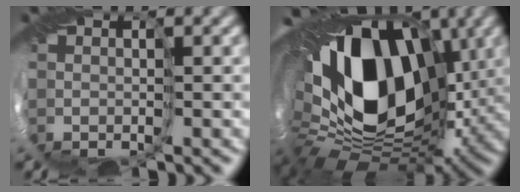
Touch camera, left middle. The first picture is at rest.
{"total": 19.6, "force": [3.6, 13.2, 14.1], "torque": [-0.249, -0.011, 0.063]}